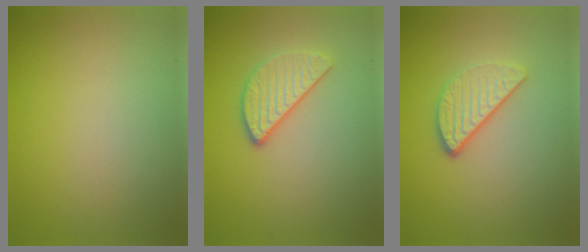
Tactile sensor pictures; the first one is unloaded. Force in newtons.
{"total": 3.0, "press": 2.6, "slide": 1.3}
{"total": 3.2, "press": 2.6, "slide": 2.0}